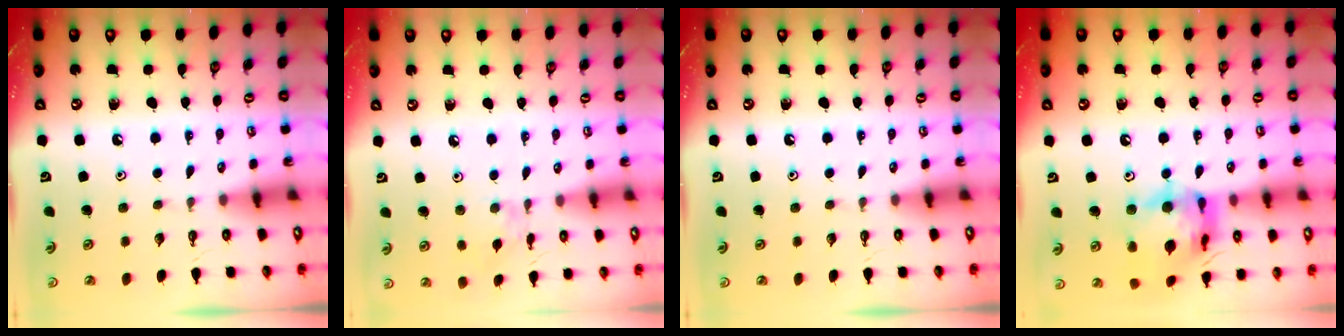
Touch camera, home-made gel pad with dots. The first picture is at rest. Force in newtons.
{"total": 3.4, "press": 3.4, "slide": 0.5}
{"total": 0.0}
{"total": 18.0, "press": 17.9, "slide": 2.0}